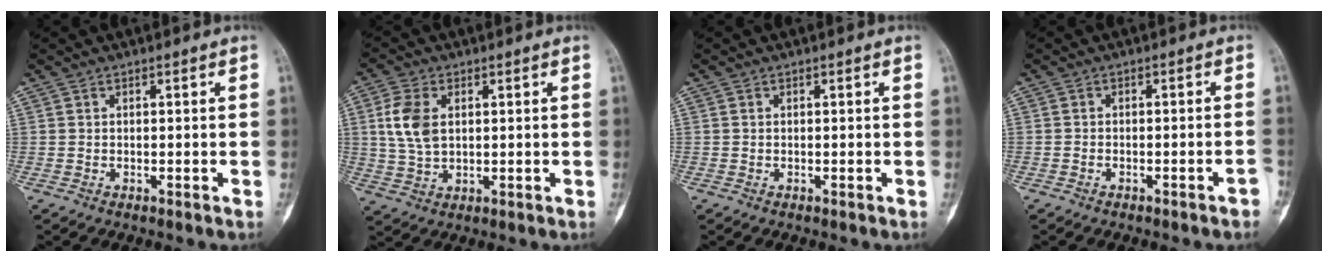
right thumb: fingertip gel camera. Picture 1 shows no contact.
{"total": 7.9, "force": [1.7, 4.9, 5.9], "torque": [-0.124, 0.000, 0.039]}
{"total": 0.0}
{"total": 2.2, "force": [-1.4, 0.2, 1.6], "torque": [-0.020, 0.016, -0.020]}